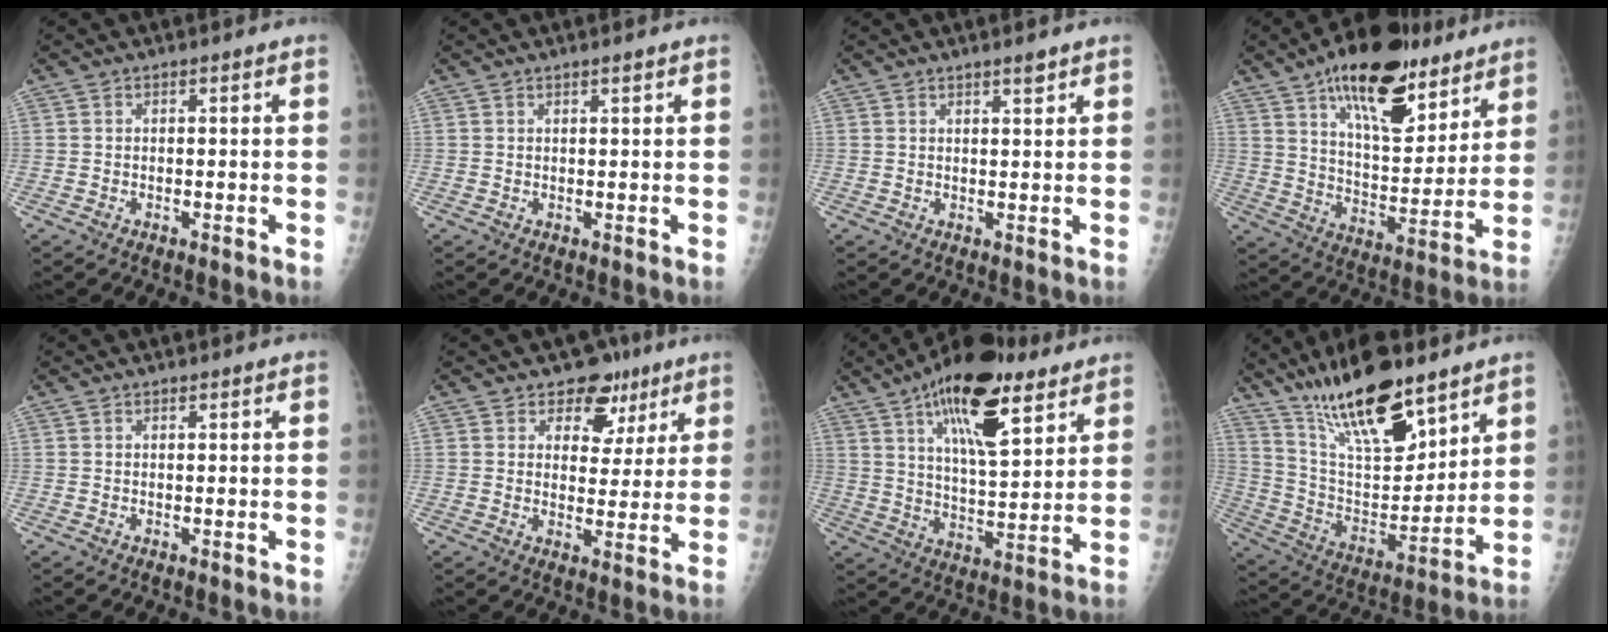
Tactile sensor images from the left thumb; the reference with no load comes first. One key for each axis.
{"total": 0.7, "fx": 0.6, "fy": 0.0, "fz": 0.4, "tx": -0.006, "ty": -0.004, "tz": 0.012}
{"total": 1.8, "fx": 1.4, "fy": 0.3, "fz": 1.0, "tx": -0.013, "ty": -0.010, "tz": 0.023}
{"total": 22.3, "fx": 13.8, "fy": 9.8, "fz": 14.5, "tx": -0.186, "ty": -0.058, "tz": 0.225}
{"total": 0.5, "fx": 0.4, "fy": 0.2, "fz": 0.3, "tx": -0.006, "ty": -0.003, "tz": 0.007}
{"total": 8.5, "fx": 5.3, "fy": 6.1, "fz": 2.8, "tx": 0.008, "ty": -0.018, "tz": 0.074}
{"total": 20.1, "fx": 11.2, "fy": 7.7, "fz": 14.8, "tx": -0.215, "ty": -0.042, "tz": 0.181}
{"total": 22.0, "fx": 15.4, "fy": 7.3, "fz": 13.8, "tx": -0.207, "ty": -0.073, "tz": 0.280}